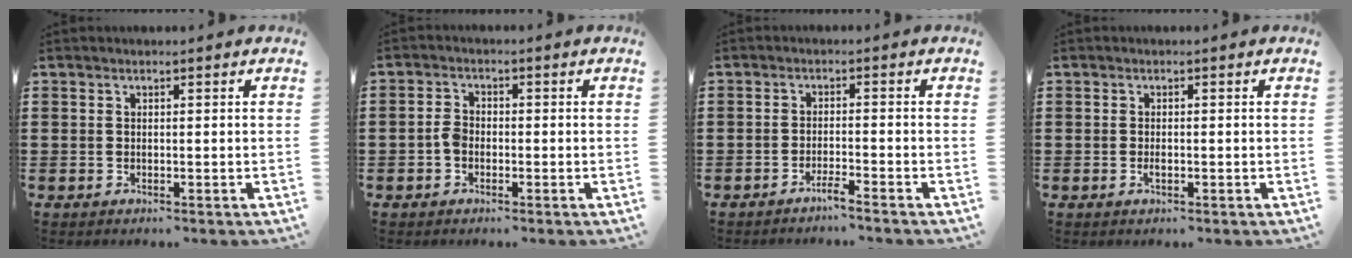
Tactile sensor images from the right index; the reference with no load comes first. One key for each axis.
{"total": 2.3, "fx": -0.8, "fy": 1.5, "fz": 1.5, "tx": -0.037, "ty": 0.002, "tz": -0.018}
{"total": 2.2, "fx": -2.0, "fy": -0.5, "fz": 0.9, "tx": -0.016, "ty": -0.001, "tz": -0.038}
{"total": 1.0, "fx": -0.3, "fy": 0.4, "fz": 0.9, "tx": -0.017, "ty": -0.003, "tz": -0.004}